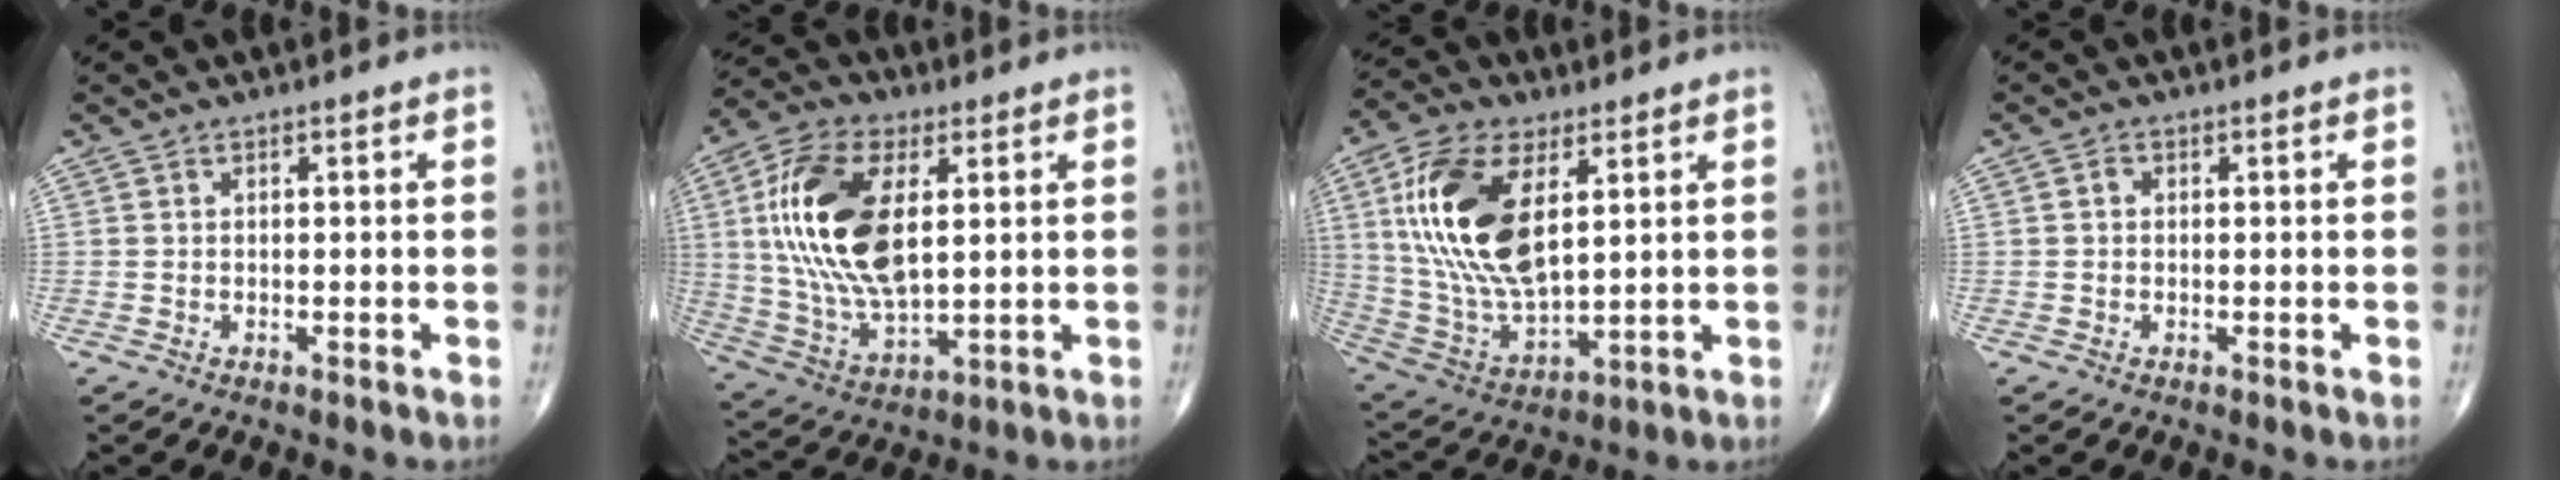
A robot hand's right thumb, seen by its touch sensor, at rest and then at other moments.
{"total": 19.9, "force": [4.0, 10.1, 16.7], "torque": [-0.329, -0.009, 0.076]}
{"total": 20.2, "force": [5.7, 10.0, 16.6], "torque": [-0.327, -0.020, 0.112]}
{"total": 1.0, "force": [0.1, 0.9, 0.5], "torque": [-0.005, 0.004, -0.002]}